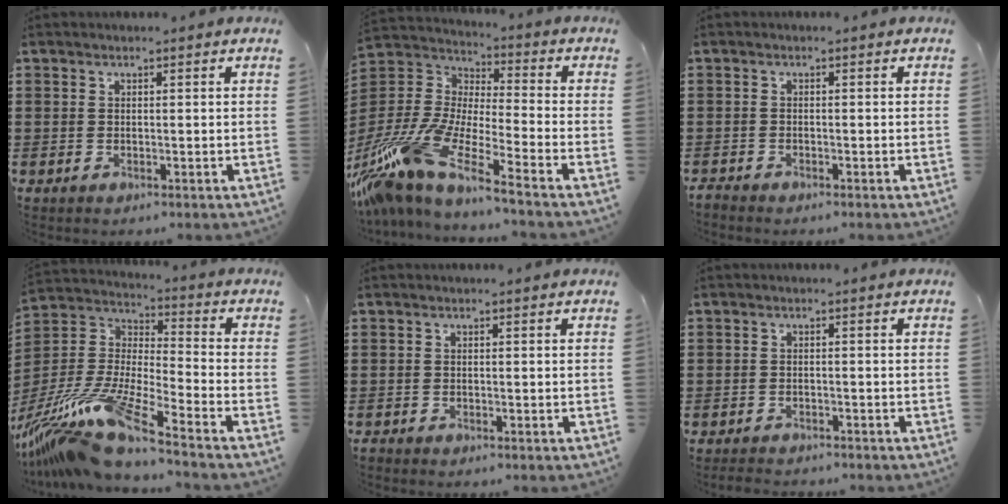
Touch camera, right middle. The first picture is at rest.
{"total": 12.6, "force": [-10.3, 2.1, 6.9], "torque": [-0.184, -0.007, -0.214]}
{"total": 1.2, "force": [-1.2, 0.3, 0.0], "torque": [-0.004, 0.004, -0.026]}
{"total": 14.7, "force": [-12.1, 0.1, 8.4], "torque": [-0.192, -0.004, -0.240]}
{"total": 0.7, "force": [-0.7, 0.3, 0.0], "torque": [-0.001, 0.002, -0.016]}
{"total": 1.9, "force": [-1.8, 0.4, -0.1], "torque": [-0.004, 0.002, -0.041]}